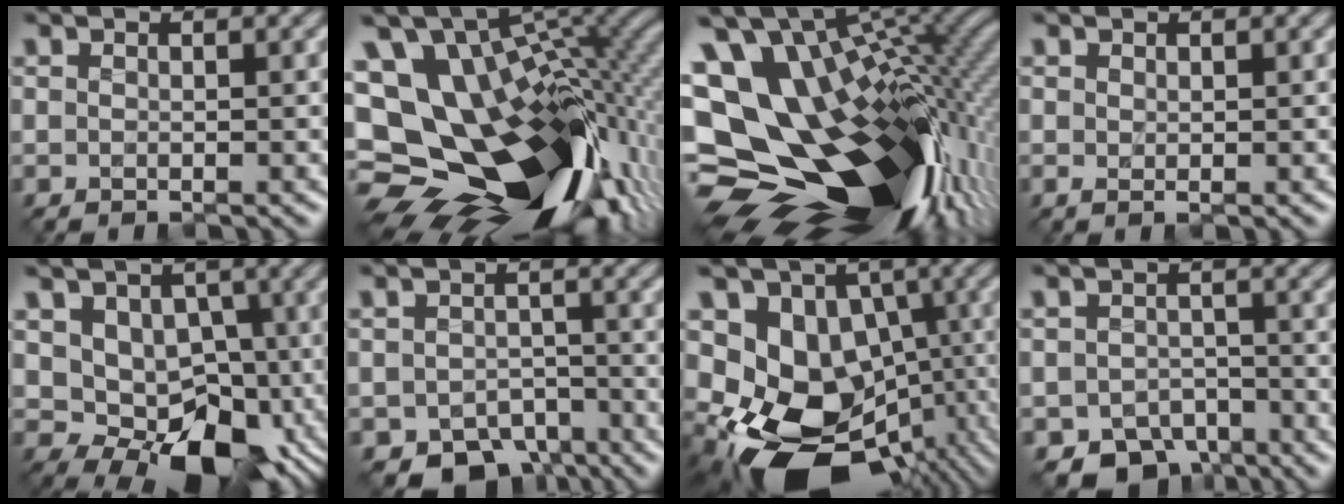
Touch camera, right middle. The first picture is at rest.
{"total": 18.1, "force": [-5.0, 11.6, 13.0], "torque": [-0.242, -0.024, -0.054]}
{"total": 19.0, "force": [-3.2, 12.0, 14.4], "torque": [-0.261, -0.031, -0.013]}
{"total": 0.0}
{"total": 9.3, "force": [-1.2, 6.6, 6.4], "torque": [-0.083, -0.006, -0.013]}
{"total": 4.1, "force": [-3.2, 2.4, 1.1], "torque": [-0.017, -0.014, -0.045]}
{"total": 13.1, "force": [-3.4, 10.5, 7.1], "torque": [-0.102, -0.027, -0.043]}
{"total": 3.7, "force": [-2.9, 2.2, 0.6], "torque": [-0.010, -0.011, -0.045]}